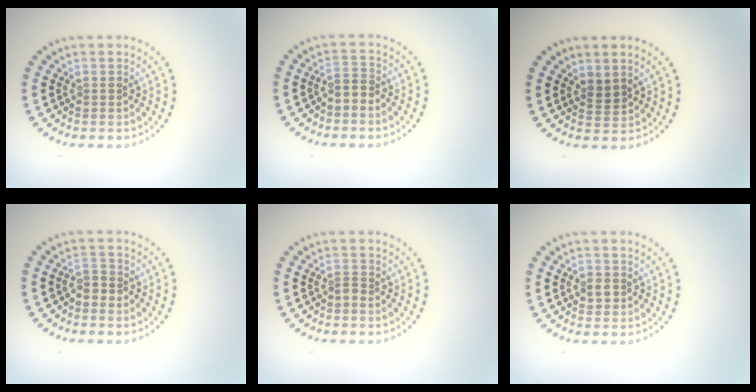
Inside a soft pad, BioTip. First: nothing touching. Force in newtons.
{"total": 1.7, "press": 1.4, "slide": 1.0}
{"total": 1.3, "press": 1.0, "slide": 0.8}
{"total": 1.4, "press": 1.1, "slide": 0.8}
{"total": 0.9, "press": 0.5, "slide": 0.7}
{"total": 1.4, "press": 1.3, "slide": 0.4}